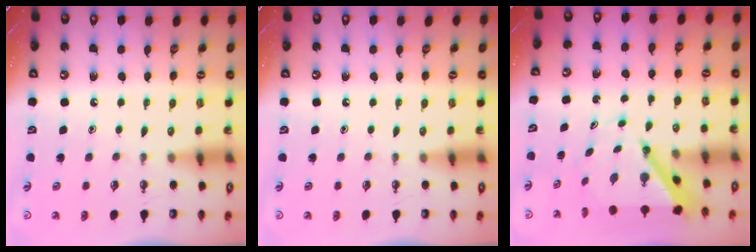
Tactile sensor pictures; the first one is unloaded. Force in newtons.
{"total": 0.0}
{"total": 7.0, "press": 6.9, "slide": 0.6}